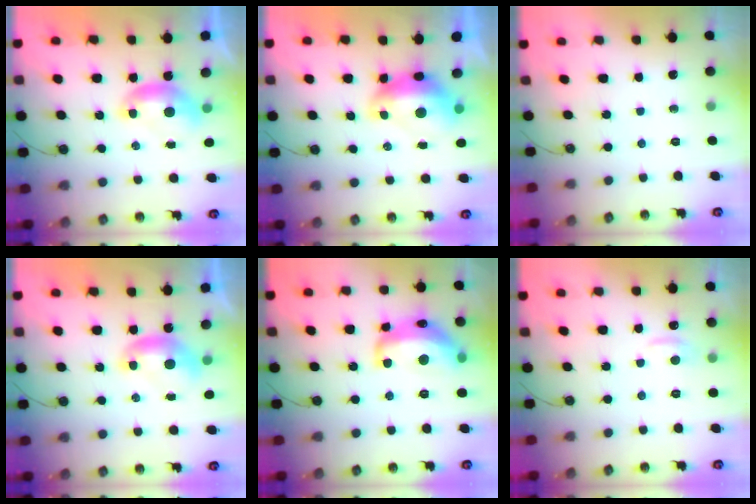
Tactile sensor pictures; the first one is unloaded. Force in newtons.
{"total": 2.6, "press": 2.5, "slide": 0.7}
{"total": 0.0}
{"total": 0.0}
{"total": 9.6, "press": 9.6, "slide": 0.8}
{"total": 1.0, "press": 0.7, "slide": 0.7}